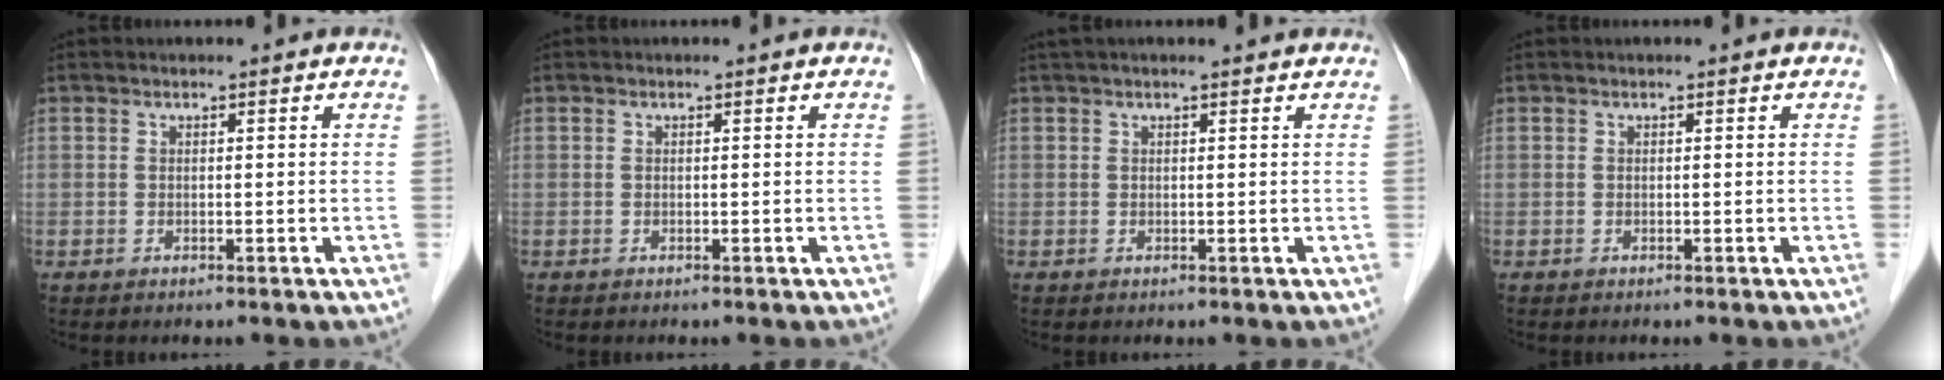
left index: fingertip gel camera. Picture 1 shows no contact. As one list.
[{"total": 0.0}, {"total": 4.7, "force": [4.2, 0.5, 2.0], "torque": [-0.027, 0.036, 0.052]}, {"total": 0.0}]